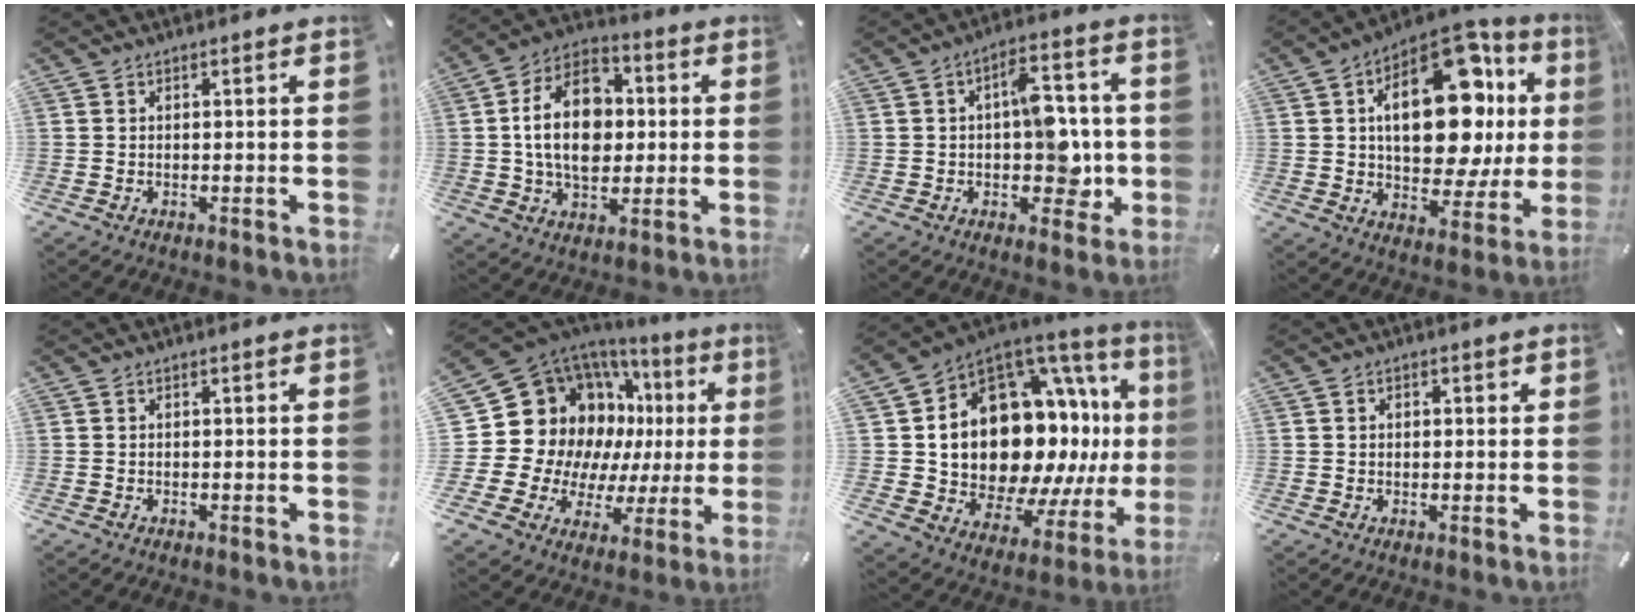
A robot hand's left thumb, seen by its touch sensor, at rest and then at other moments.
{"total": 15.8, "force": [0.8, 11.1, 11.1], "torque": [-0.210, 0.010, 0.013]}
{"total": 11.8, "force": [-0.6, 7.4, 9.2], "torque": [-0.105, 0.007, -0.007]}
{"total": 24.7, "force": [6.1, 13.3, 19.9], "torque": [-0.297, -0.044, 0.099]}
{"total": 0.0}
{"total": 19.1, "force": [6.4, 15.5, 9.1], "torque": [-0.149, -0.074, 0.151]}
{"total": 20.7, "force": [2.7, 14.8, 14.3], "torque": [-0.268, -0.068, 0.081]}
{"total": 1.2, "force": [0.2, 1.0, 0.6], "torque": [-0.005, 0.003, -0.001]}